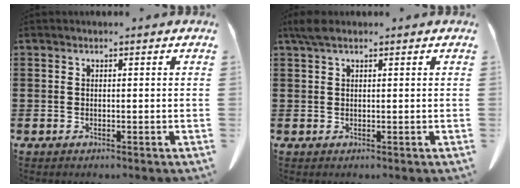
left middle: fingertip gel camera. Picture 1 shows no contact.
{"total": 2.1, "force": [1.3, 0.7, 1.6], "torque": [-0.035, 0.002, 0.024]}